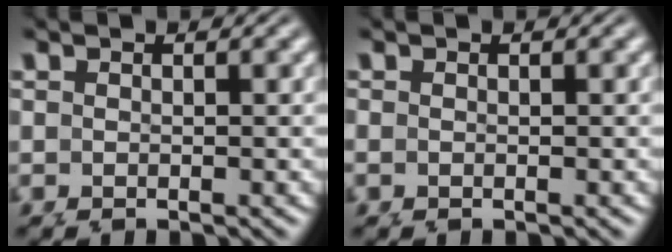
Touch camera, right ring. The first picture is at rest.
{"total": 0.0}